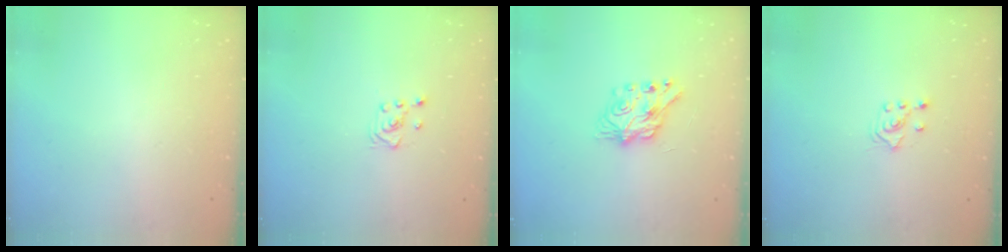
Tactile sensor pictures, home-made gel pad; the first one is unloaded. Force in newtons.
{"total": 3.1, "press": 3.0, "slide": 0.8}
{"total": 7.2, "press": 7.2, "slide": 0.1}
{"total": 3.5, "press": 3.4, "slide": 0.8}